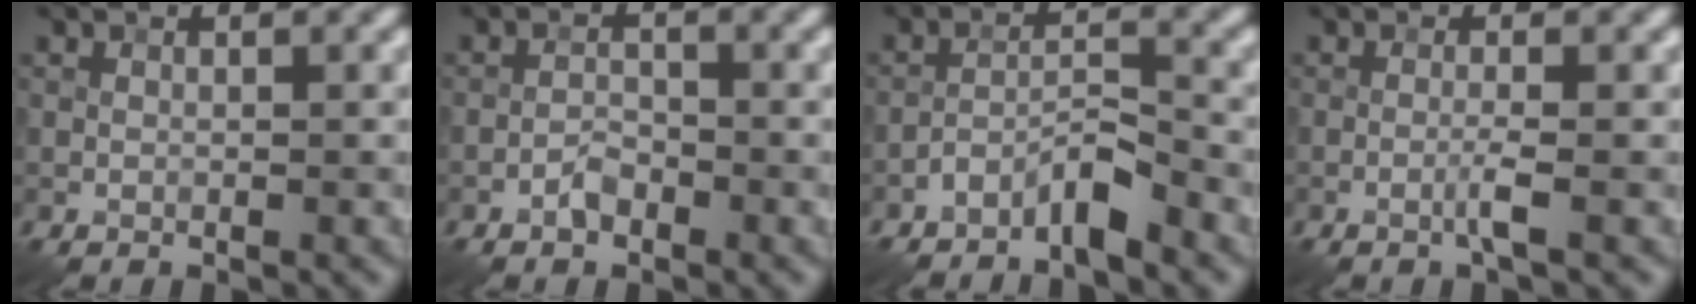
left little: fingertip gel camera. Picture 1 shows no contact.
{"total": 1.5, "force": [-1.0, 0.7, 0.8], "torque": [-0.010, 0.006, -0.021]}
{"total": 3.1, "force": [-2.5, 0.5, 1.7], "torque": [-0.032, 0.012, -0.051]}
{"total": 1.4, "force": [-0.6, -0.1, 1.2], "torque": [-0.025, 0.004, -0.016]}